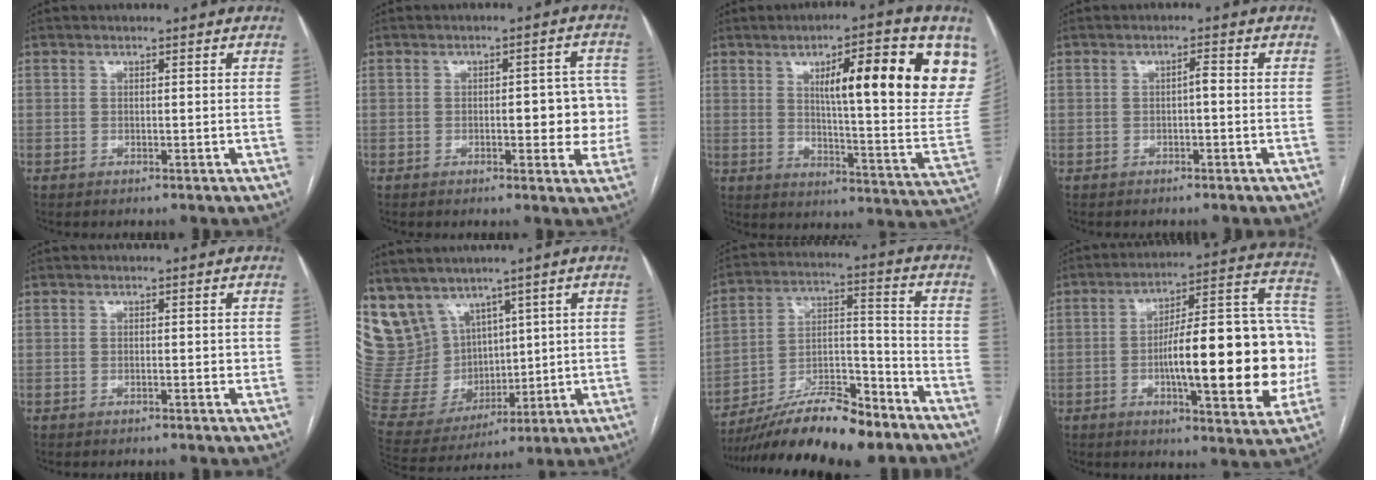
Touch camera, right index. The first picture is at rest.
{"total": 7.8, "force": [-0.3, 3.2, 7.1], "torque": [-0.071, 0.022, -0.001]}
{"total": 22.6, "force": [9.5, 2.8, 20.3], "torque": [-0.235, 0.002, 0.134]}
{"total": 1.3, "force": [-0.2, 0.3, 1.2], "torque": [-0.018, 0.006, -0.003]}
{"total": 1.3, "force": [0.0, 0.7, 1.1], "torque": [-0.014, 0.001, 0.000]}
{"total": 16.0, "force": [10.4, 11.3, 4.7], "torque": [-0.126, 0.051, 0.238]}
{"total": 17.1, "force": [-14.0, 3.4, 9.4], "torque": [-0.166, 0.010, -0.243]}
{"total": 23.9, "force": [-3.1, 5.3, 23.1], "torque": [-0.275, 0.036, -0.035]}